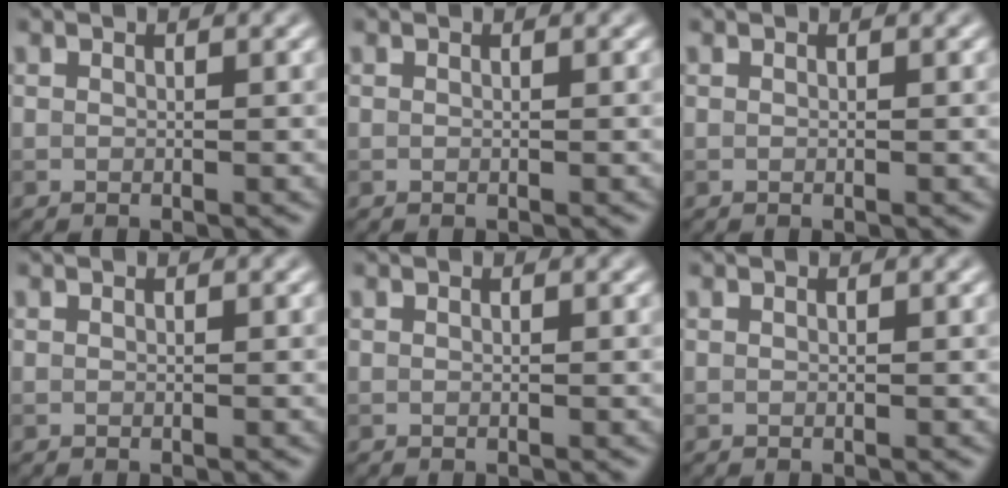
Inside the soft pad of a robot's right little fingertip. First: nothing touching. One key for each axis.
{"total": 0.0}
{"total": 0.0}
{"total": 0.0}
{"total": 0.0}
{"total": 0.0}